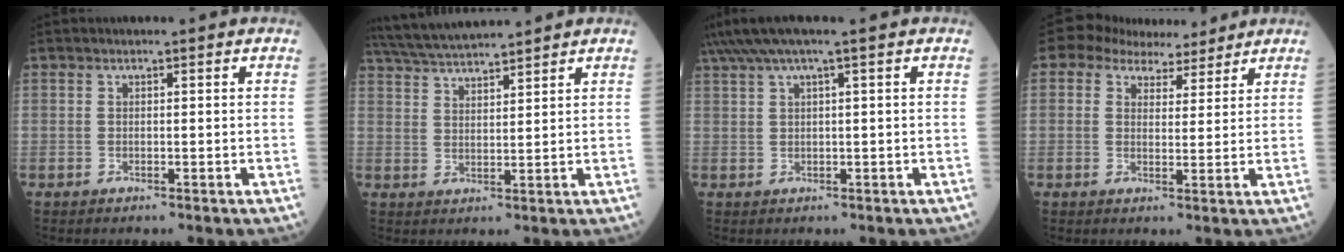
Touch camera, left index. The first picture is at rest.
{"total": 9.1, "force": [8.5, 0.0, 3.3], "torque": [-0.070, 0.028, 0.152]}
{"total": 5.2, "force": [3.4, -0.7, 3.8], "torque": [-0.078, 0.032, 0.064]}
{"total": 6.5, "force": [5.2, 3.6, 1.7], "torque": [-0.030, 0.019, 0.078]}